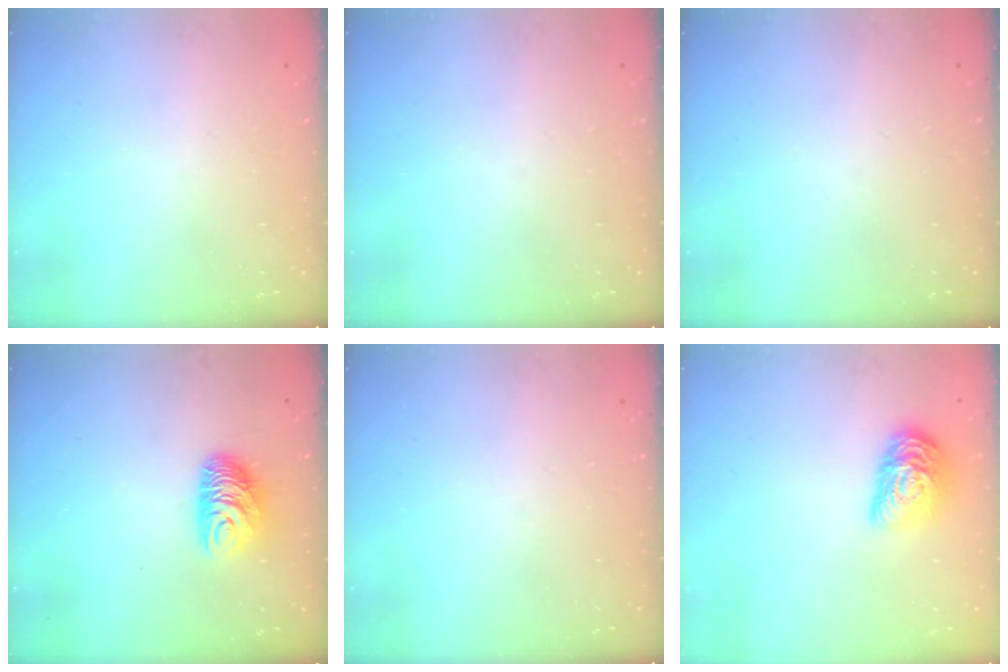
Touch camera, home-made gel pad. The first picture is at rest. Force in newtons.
{"total": 0.0}
{"total": 0.0}
{"total": 9.3, "press": 9.2, "slide": 0.7}
{"total": 0.0}
{"total": 12.8, "press": 12.8, "slide": 0.5}